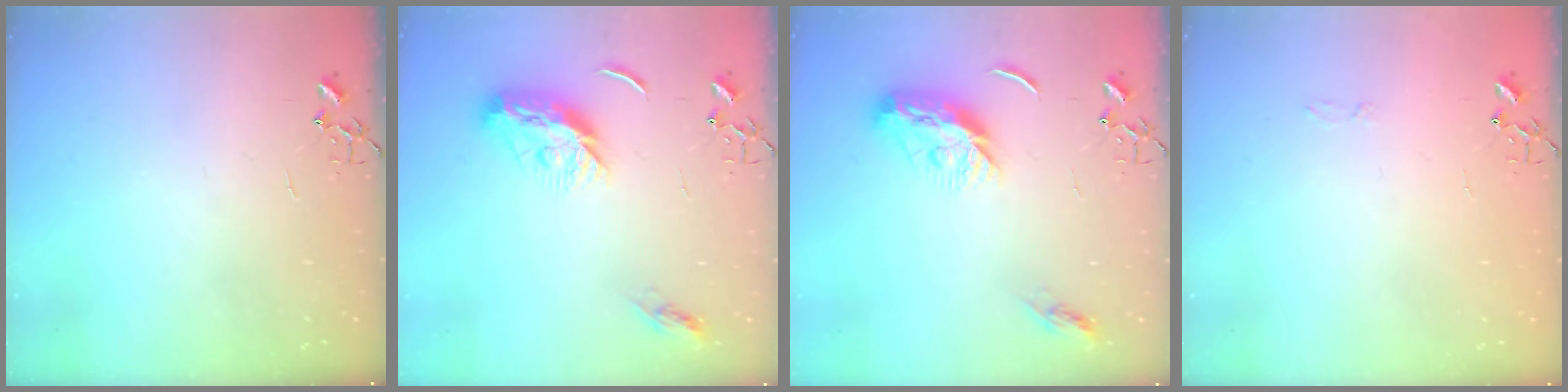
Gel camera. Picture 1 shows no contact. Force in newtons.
{"total": 11.5, "press": 11.5, "slide": 0.2}
{"total": 11.5, "press": 11.5, "slide": 0.2}
{"total": 3.3, "press": 3.2, "slide": 0.6}